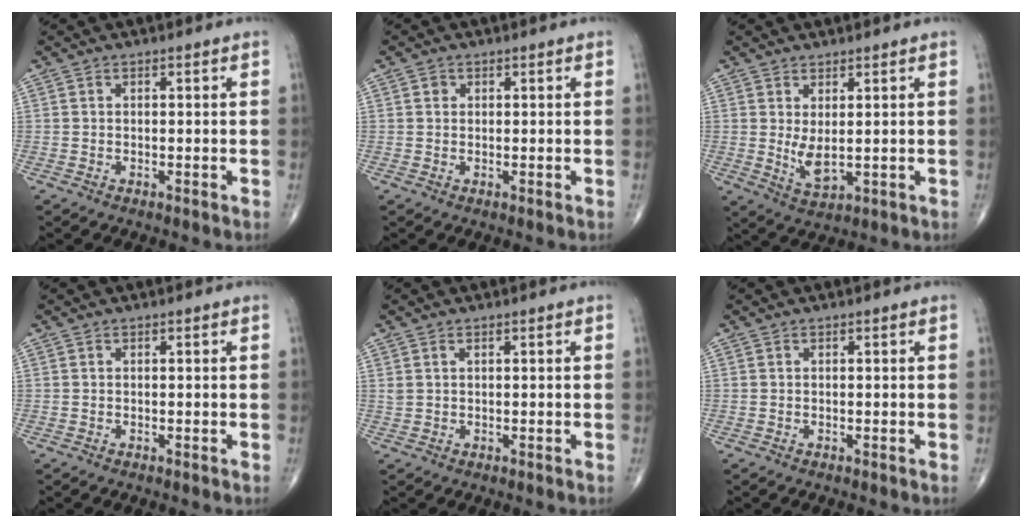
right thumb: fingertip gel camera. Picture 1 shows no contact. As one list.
[{"total": 1.5, "force": [0.6, 1.2, 0.7], "torque": [-0.006, 0.000, 0.007]}, {"total": 4.6, "force": [0.6, 1.9, 4.1], "torque": [-0.072, -0.017, 0.022]}, {"total": 0.0}, {"total": 1.1, "force": [0.6, 0.5, 0.7], "torque": [-0.016, 0.006, 0.017]}, {"total": 0.0}]